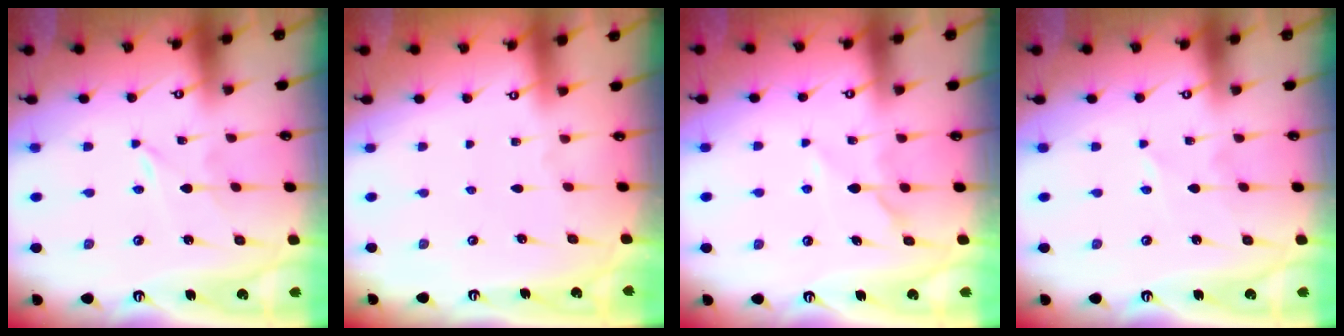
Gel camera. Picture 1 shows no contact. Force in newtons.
{"total": 0.0}
{"total": 5.0, "press": 5.0, "slide": 0.4}
{"total": 2.0, "press": 2.0, "slide": 0.3}